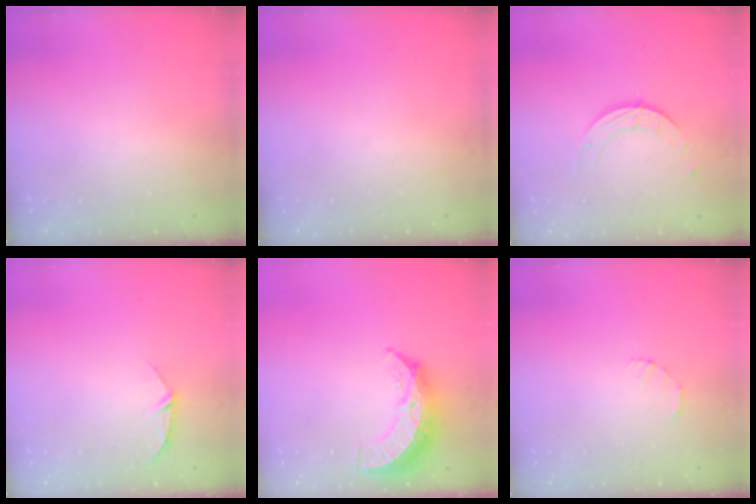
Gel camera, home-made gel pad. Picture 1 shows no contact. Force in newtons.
{"total": 0.0}
{"total": 4.9, "press": 4.9, "slide": 0.4}
{"total": 5.4, "press": 5.4, "slide": 0.6}
{"total": 9.4, "press": 9.4, "slide": 0.7}
{"total": 1.4, "press": 1.3, "slide": 0.3}